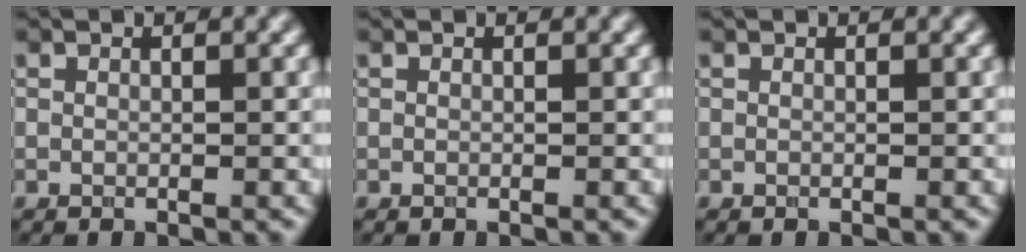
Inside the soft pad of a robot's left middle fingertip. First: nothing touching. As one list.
[{"total": 0.0}, {"total": 0.0}]